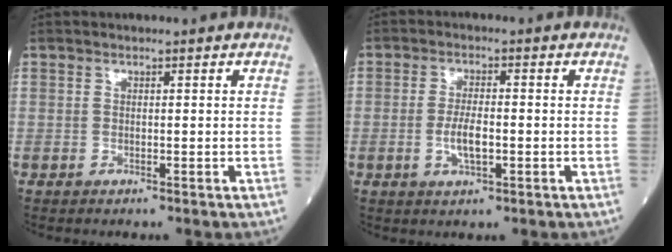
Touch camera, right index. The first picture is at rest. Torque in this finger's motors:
{"motor_torque": [0.13, -0.08, 0.14, 0.06]}